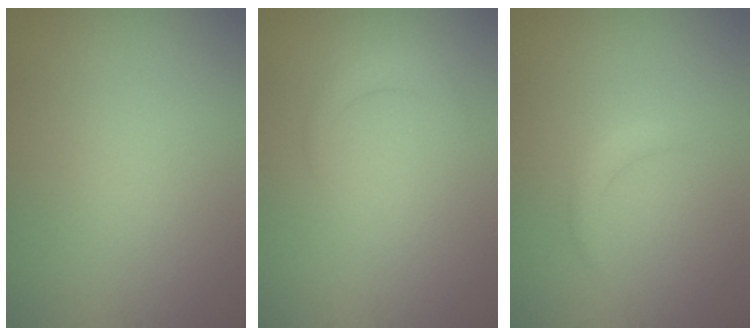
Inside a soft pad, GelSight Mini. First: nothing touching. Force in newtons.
{"total": 1.5, "press": 1.5, "slide": 0.1}
{"total": 1.2, "press": 1.2, "slide": 0.2}